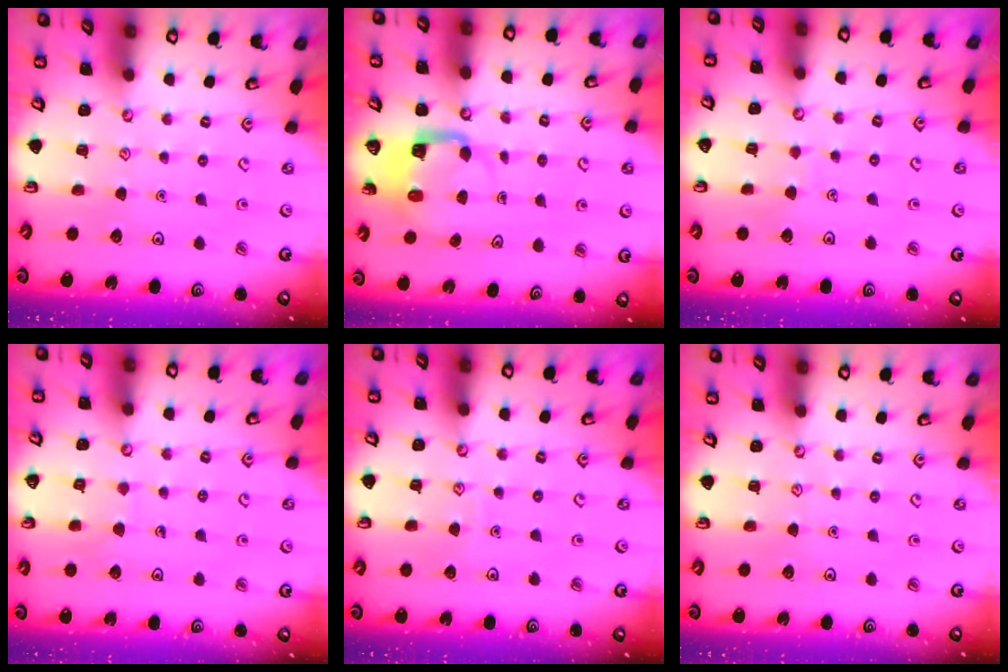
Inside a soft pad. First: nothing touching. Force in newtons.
{"total": 4.4, "press": 4.4, "slide": 0.1}
{"total": 2.5, "press": 2.5, "slide": 0.2}
{"total": 4.6, "press": 4.6, "slide": 0.3}
{"total": 3.5, "press": 3.5, "slide": 0.3}
{"total": 0.0}